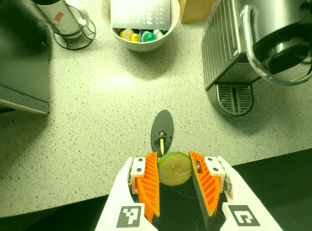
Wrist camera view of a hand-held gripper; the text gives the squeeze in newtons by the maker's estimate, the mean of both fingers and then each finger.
{"total": 10.6, "left": 11.4, "right": 9.8}